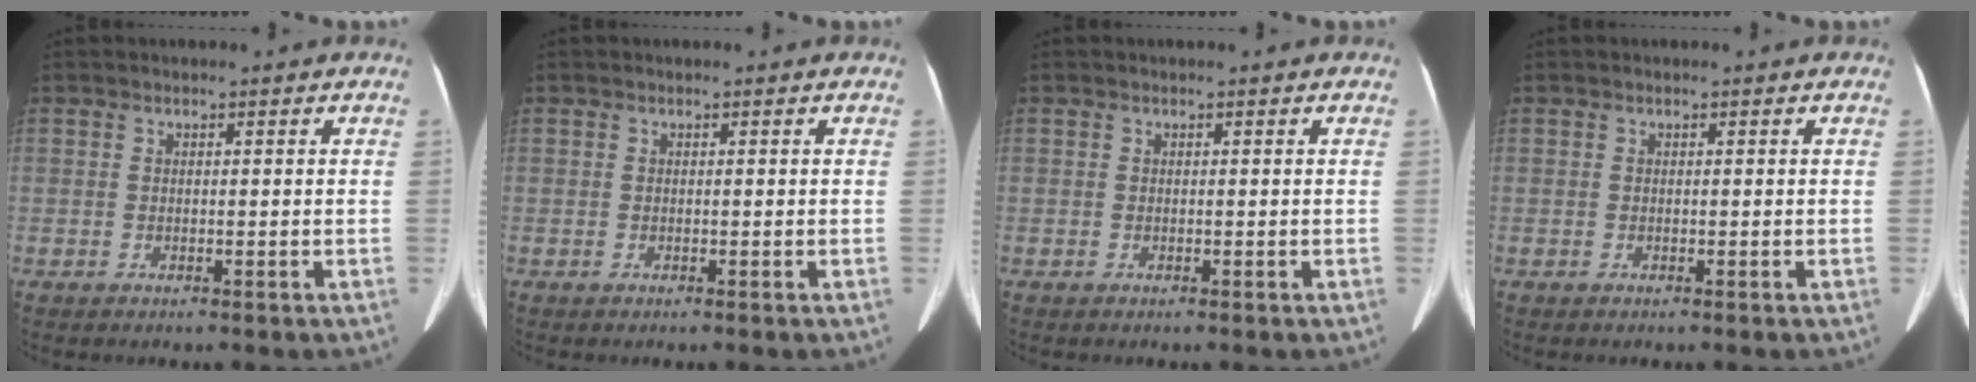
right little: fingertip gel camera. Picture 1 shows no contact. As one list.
[{"total": 0.0}, {"total": 0.0}, {"total": 0.0}]